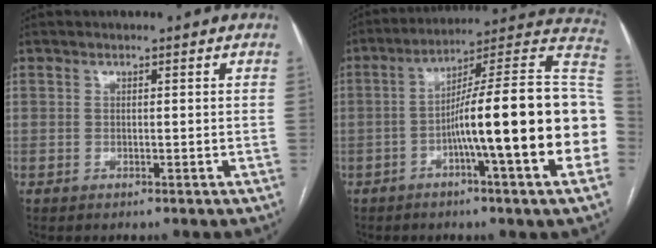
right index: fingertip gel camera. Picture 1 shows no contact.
{"total": 23.1, "force": [-4.1, 0.7, 22.8], "torque": [-0.246, 0.031, -0.063]}